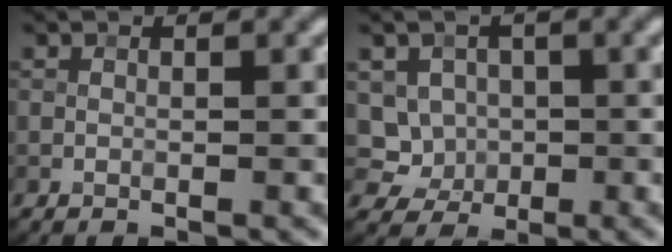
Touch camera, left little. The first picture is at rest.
{"total": 4.8, "force": [0.4, 4.5, 1.4], "torque": [-0.017, 0.020, -0.005]}